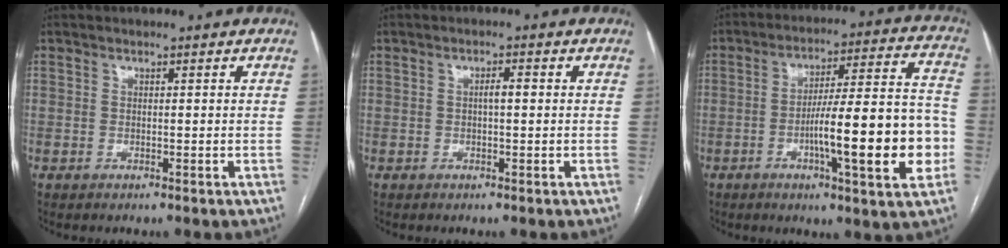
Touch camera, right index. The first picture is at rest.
{"total": 1.7, "force": [0.1, 0.4, 1.6], "torque": [-0.029, 0.004, 0.001]}
{"total": 18.0, "force": [-4.5, 1.8, 17.4], "torque": [-0.243, 0.016, -0.064]}